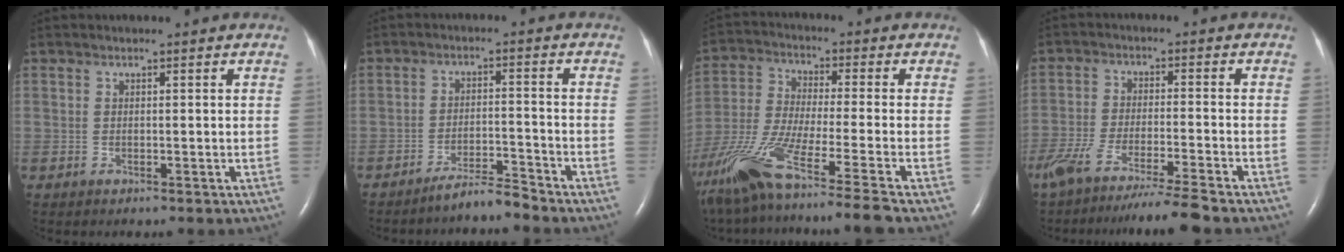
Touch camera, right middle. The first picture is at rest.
{"total": 3.9, "force": [-3.8, -0.5, 0.9], "torque": [-0.017, -0.017, -0.068]}
{"total": 19.6, "force": [-14.6, -1.5, 12.9], "torque": [-0.271, -0.053, -0.264]}
{"total": 11.4, "force": [-9.5, -1.1, 6.2], "torque": [-0.098, -0.037, -0.161]}